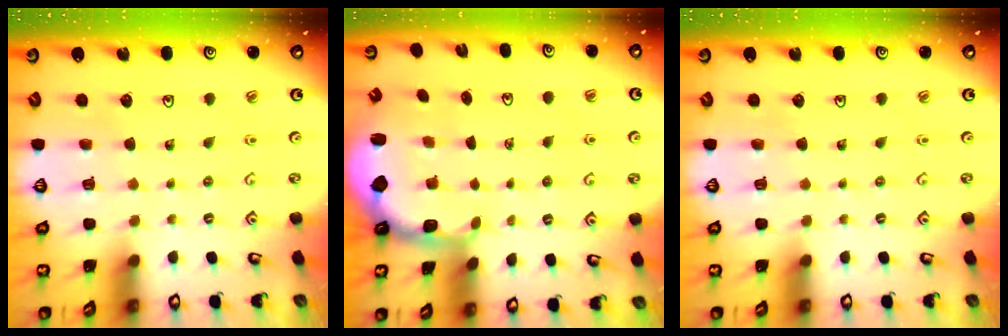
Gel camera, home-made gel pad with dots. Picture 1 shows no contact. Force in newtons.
{"total": 2.5, "press": 1.3, "slide": 2.1}
{"total": 0.0}